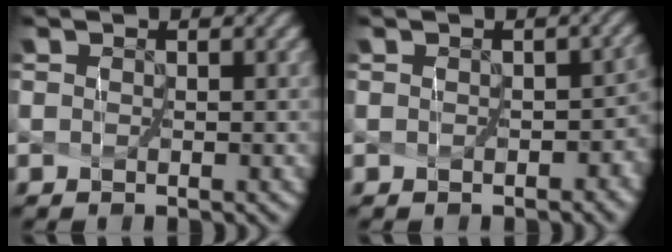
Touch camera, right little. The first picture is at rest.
{"total": 4.0, "force": [-1.1, 2.8, 2.6], "torque": [-0.016, -0.008, -0.015]}